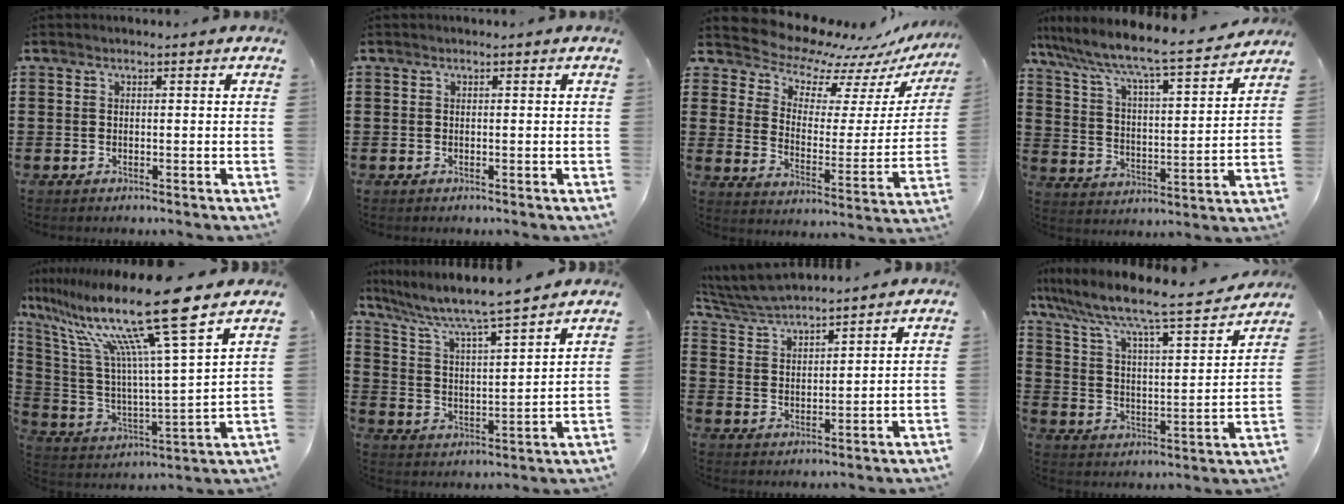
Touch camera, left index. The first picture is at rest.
{"total": 0.0}
{"total": 8.9, "force": [8.3, 2.6, 1.5], "torque": [-0.066, -0.074, 0.141]}
{"total": 6.0, "force": [5.4, 0.0, 2.6], "torque": [-0.077, -0.049, 0.079]}
{"total": 18.7, "force": [13.2, 1.2, 13.2], "torque": [-0.275, -0.080, 0.207]}
{"total": 5.8, "force": [5.1, 0.0, 2.8], "torque": [-0.078, -0.036, 0.079]}
{"total": 5.7, "force": [5.5, 0.5, 1.4], "torque": [-0.048, -0.020, 0.100]}
{"total": 7.1, "force": [6.2, 0.2, 3.4], "torque": [-0.095, -0.055, 0.094]}